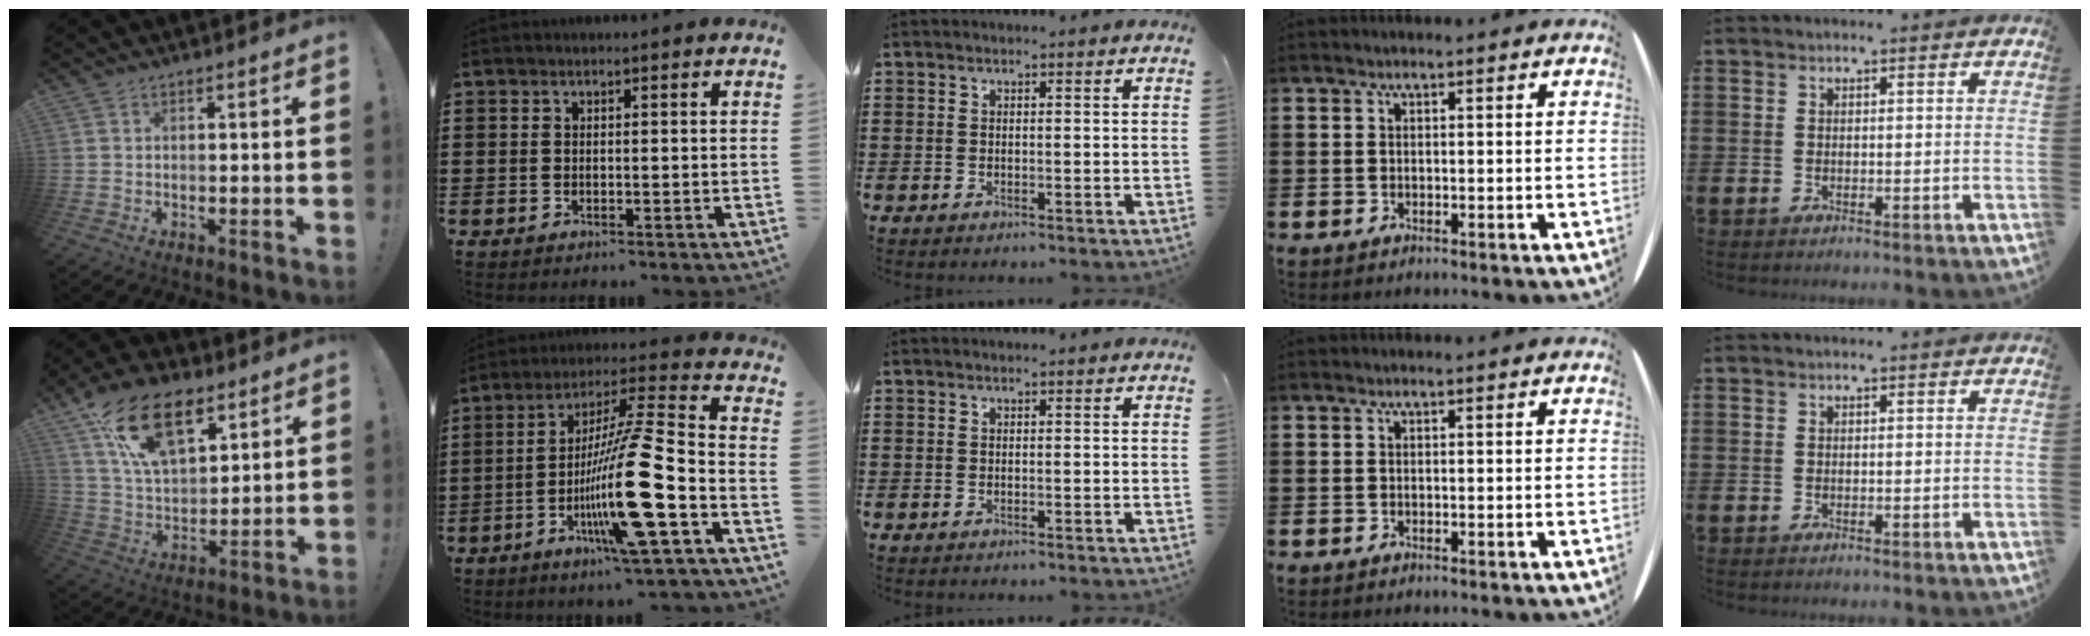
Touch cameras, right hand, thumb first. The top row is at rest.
{"thumb": {"total": 19.5, "force": [10.9, 10.9, 11.9], "torque": [-0.211, -0.055, 0.198]}, "index": {"total": 18.9, "force": [-7.3, 1.7, 17.3], "torque": [-0.318, -0.006, -0.123]}}